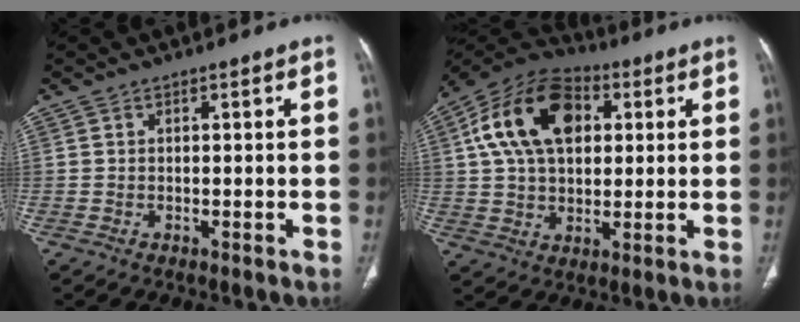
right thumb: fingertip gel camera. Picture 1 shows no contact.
{"total": 18.5, "force": [4.8, 12.1, 13.2], "torque": [-0.217, 0.013, 0.076]}